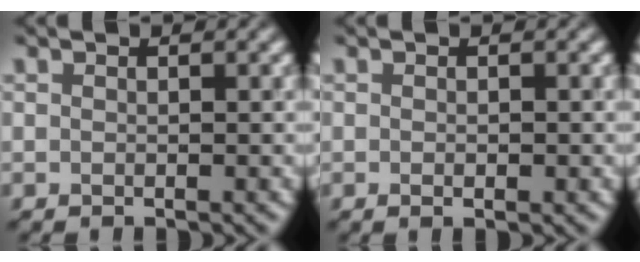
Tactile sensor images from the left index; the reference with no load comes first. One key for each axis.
{"total": 1.6, "fx": 0.2, "fy": 0.7, "fz": 1.4, "tx": -0.002, "ty": 0.009, "tz": 0.001}